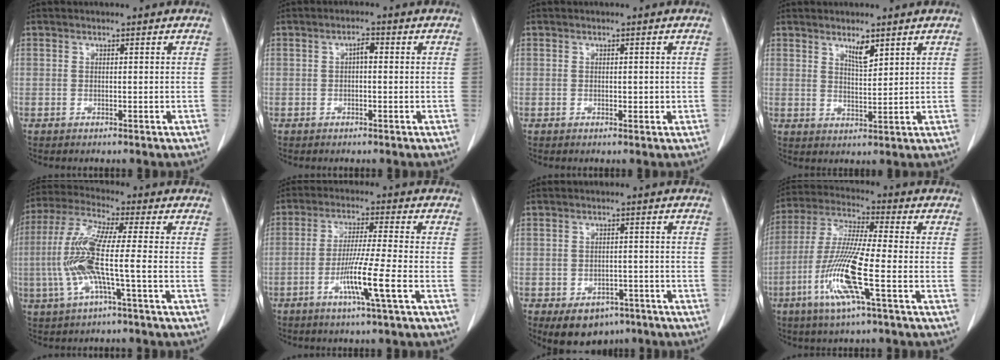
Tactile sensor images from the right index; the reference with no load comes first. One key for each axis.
{"total": 1.7, "fx": 0.1, "fy": 0.6, "fz": 1.5, "tx": -0.026, "ty": 0.006, "tz": 0.002}
{"total": 1.1, "fx": 0.0, "fy": 0.8, "fz": 0.8, "tx": -0.006, "ty": 0.001, "tz": 0.001}
{"total": 3.4, "fx": 2.4, "fy": 0.7, "fz": 2.3, "tx": -0.043, "ty": -0.005, "tz": 0.046}
{"total": 11.1, "fx": -1.9, "fy": 0.6, "fz": 10.9, "tx": -0.241, "ty": 0.007, "tz": -0.044}
{"total": 8.2, "fx": -3.2, "fy": -1.1, "fz": 7.5, "tx": -0.140, "ty": -0.015, "tz": -0.064}
{"total": 7.0, "fx": -4.4, "fy": 4.7, "fz": 2.8, "tx": -0.036, "ty": 0.008, "tz": -0.052}
{"total": 12.9, "fx": -4.5, "fy": 0.3, "fz": 12.1, "tx": -0.253, "ty": -0.014, "tz": -0.093}